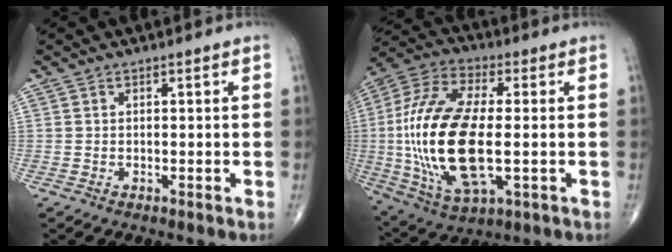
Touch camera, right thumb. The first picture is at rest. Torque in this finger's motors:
{"motor_torque": [1.78, 2.96, 2.71, 0.03, 0.98]}